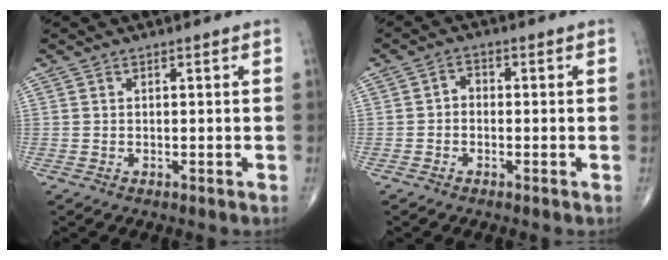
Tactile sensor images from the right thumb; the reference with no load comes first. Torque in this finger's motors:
{"motor_torque": [-0.24, 0.16, 0.20, -0.09, 0.00]}